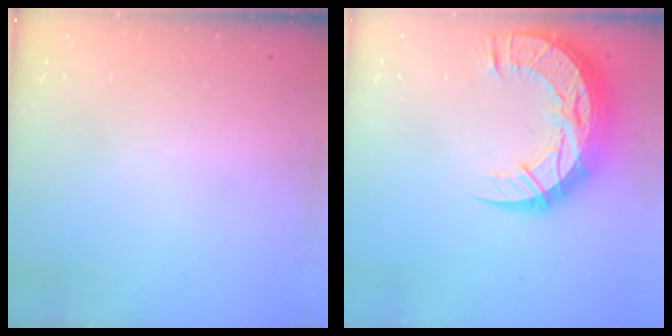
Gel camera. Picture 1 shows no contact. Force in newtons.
{"total": 19.2, "press": 19.1, "slide": 1.4}